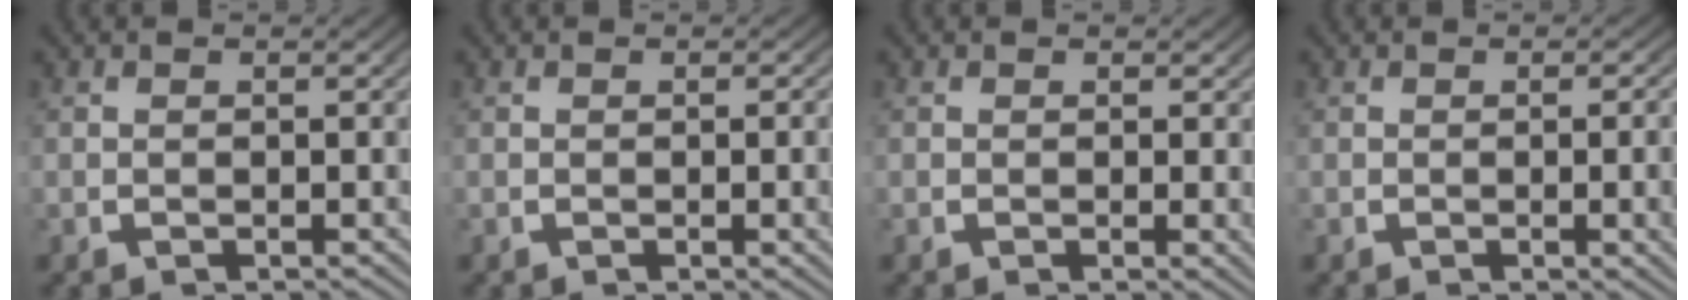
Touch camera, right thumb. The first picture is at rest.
{"total": 1.4, "force": [-0.1, 0.0, 1.4], "torque": [-0.015, 0.002, -0.002]}
{"total": 0.9, "force": [0.2, 0.1, 0.8], "torque": [-0.010, -0.005, 0.004]}
{"total": 3.0, "force": [-0.3, 0.6, 3.0], "torque": [-0.026, 0.005, -0.008]}